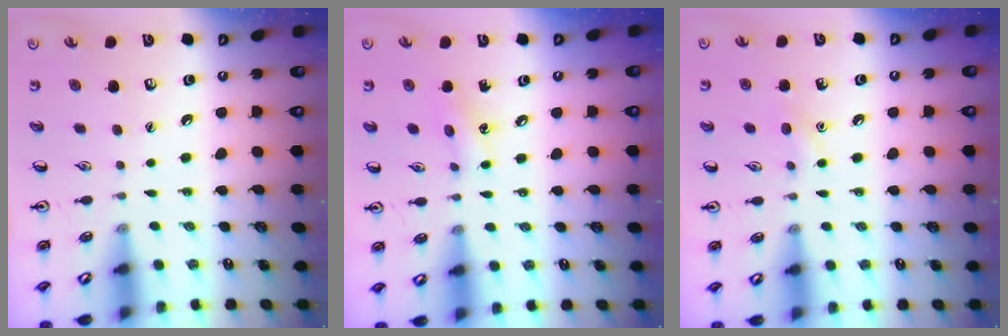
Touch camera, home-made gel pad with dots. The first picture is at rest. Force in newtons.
{"total": 6.7, "press": 6.5, "slide": 1.5}
{"total": 6.5, "press": 6.2, "slide": 1.9}